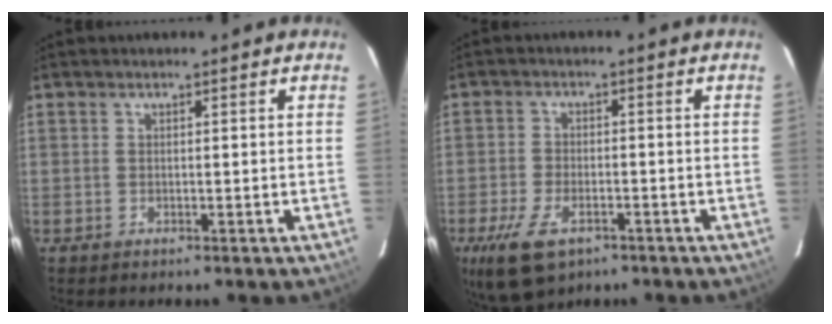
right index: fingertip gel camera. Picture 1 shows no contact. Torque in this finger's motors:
{"motor_torque": [0.90, -0.58, 0.50, 0.10]}